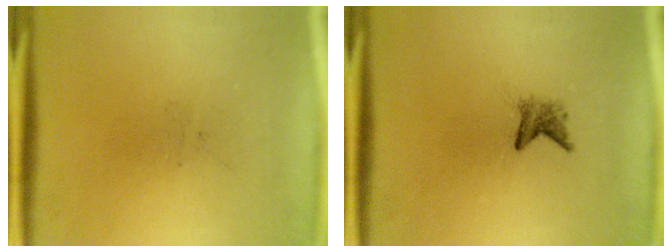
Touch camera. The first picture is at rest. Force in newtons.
{"total": 1.8}